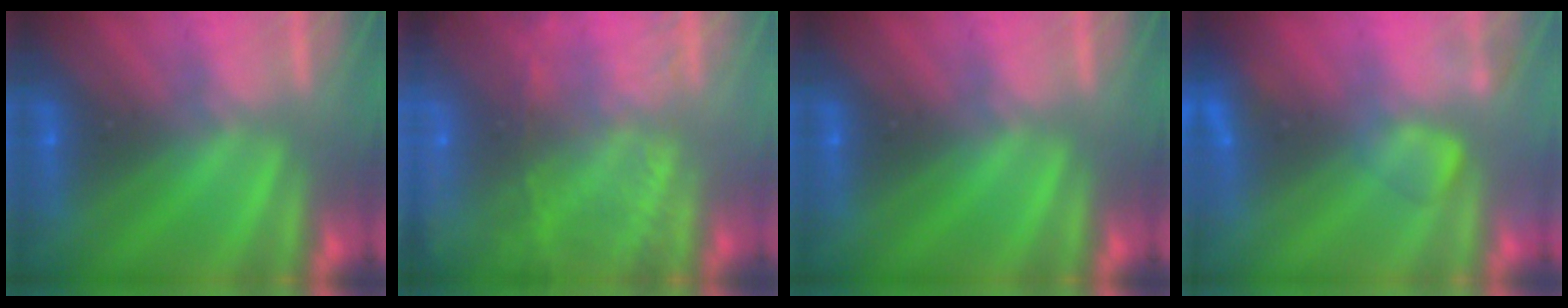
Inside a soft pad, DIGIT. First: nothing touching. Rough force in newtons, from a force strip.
{"total": 11.8}
{"total": 0.0}
{"total": 2.5}